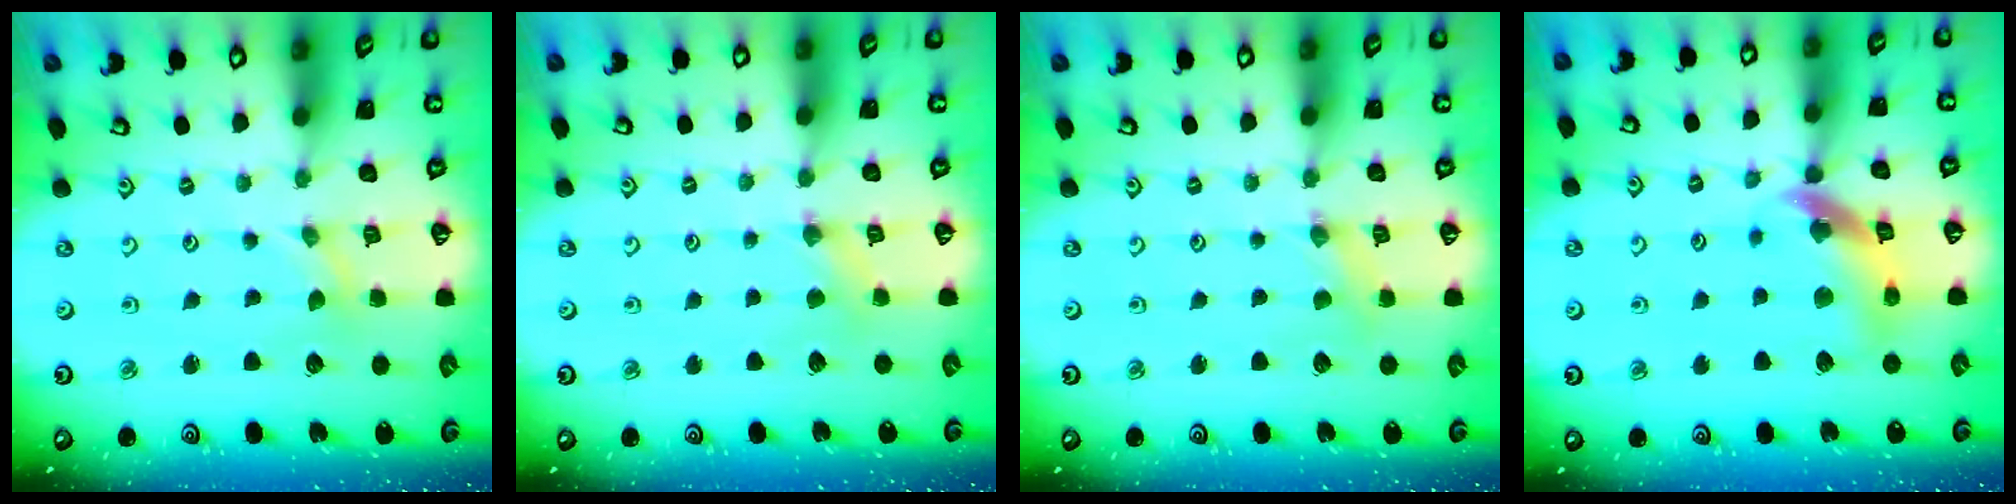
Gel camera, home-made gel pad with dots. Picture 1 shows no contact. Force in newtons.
{"total": 2.8, "press": 2.8, "slide": 0.4}
{"total": 1.1, "press": 1.1, "slide": 0.2}
{"total": 13.8, "press": 13.7, "slide": 1.6}